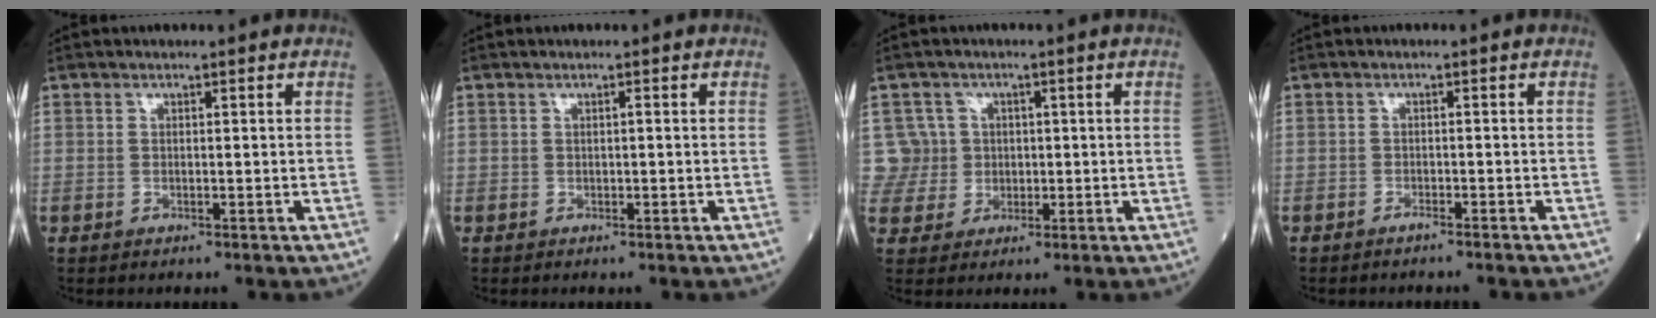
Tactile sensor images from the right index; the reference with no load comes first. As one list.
[{"total": 0.0}, {"total": 5.5, "force": [1.1, 5.3, -0.7], "torque": [0.033, 0.018, 0.023]}, {"total": 0.9, "force": [-0.9, 0.0, 0.2], "torque": [-0.004, 0.001, -0.014]}]